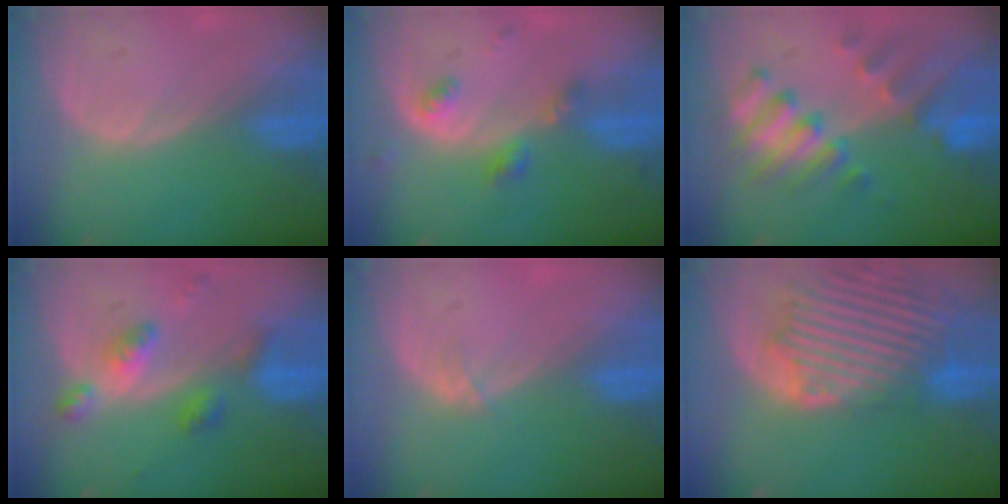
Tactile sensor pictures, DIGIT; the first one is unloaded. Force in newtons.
{"total": 3.8, "press": 3.7, "slide": 0.5}
{"total": 9.2, "press": 8.4, "slide": 3.9}
{"total": 6.0, "press": 5.3, "slide": 2.9}
{"total": 1.2, "press": 0.9, "slide": 0.7}
{"total": 14.0, "press": 11.9, "slide": 7.4}